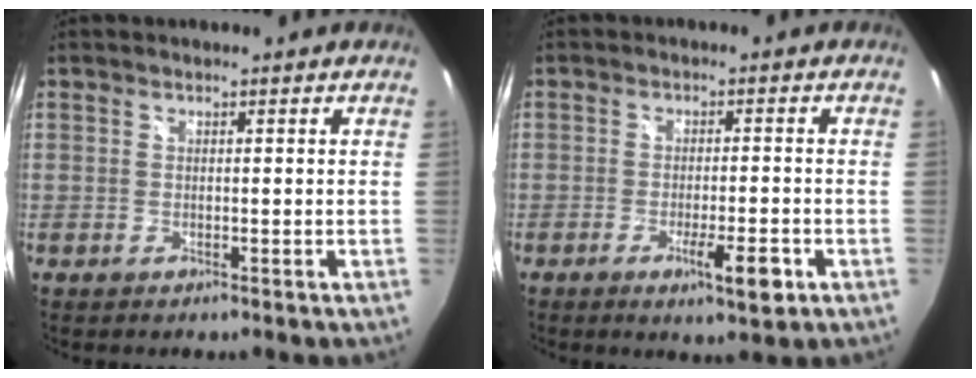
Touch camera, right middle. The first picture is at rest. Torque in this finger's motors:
{"motor_torque": [1.14, -1.00, 0.29, 0.08]}